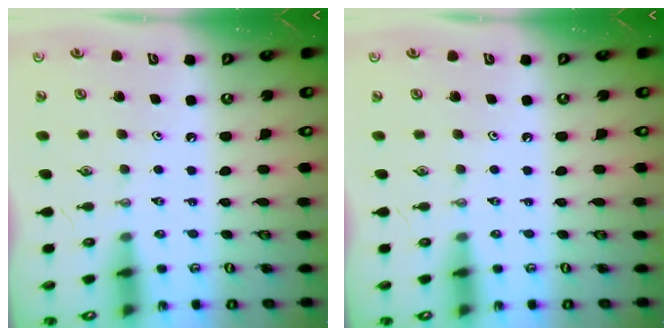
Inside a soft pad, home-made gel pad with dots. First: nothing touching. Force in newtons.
{"total": 0.0}